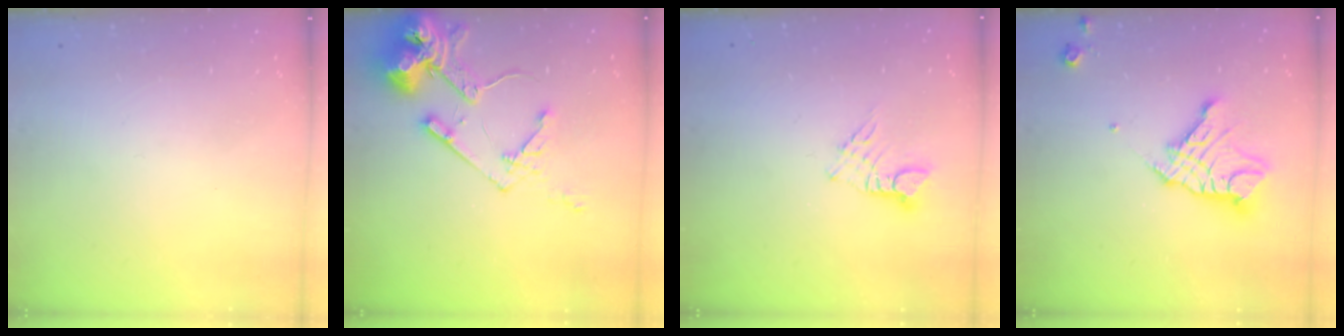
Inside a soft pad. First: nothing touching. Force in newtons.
{"total": 16.5, "press": 16.3, "slide": 2.0}
{"total": 3.8, "press": 3.8, "slide": 0.3}
{"total": 13.1, "press": 13.1, "slide": 1.3}